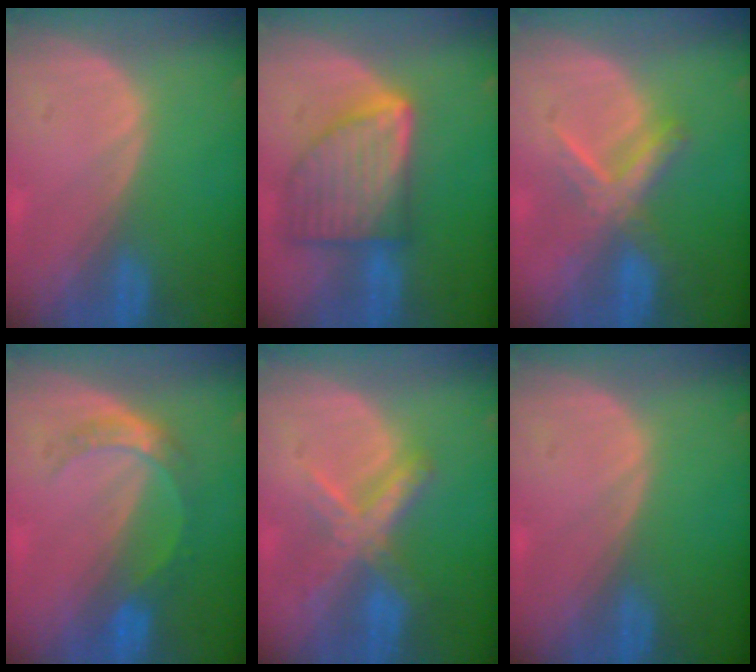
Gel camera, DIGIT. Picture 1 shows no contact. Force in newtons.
{"total": 9.3, "press": 9.3, "slide": 0.5}
{"total": 5.6, "press": 5.6, "slide": 0.1}
{"total": 5.3, "press": 4.8, "slide": 2.2}
{"total": 7.3, "press": 6.1, "slide": 3.9}
{"total": 0.0}